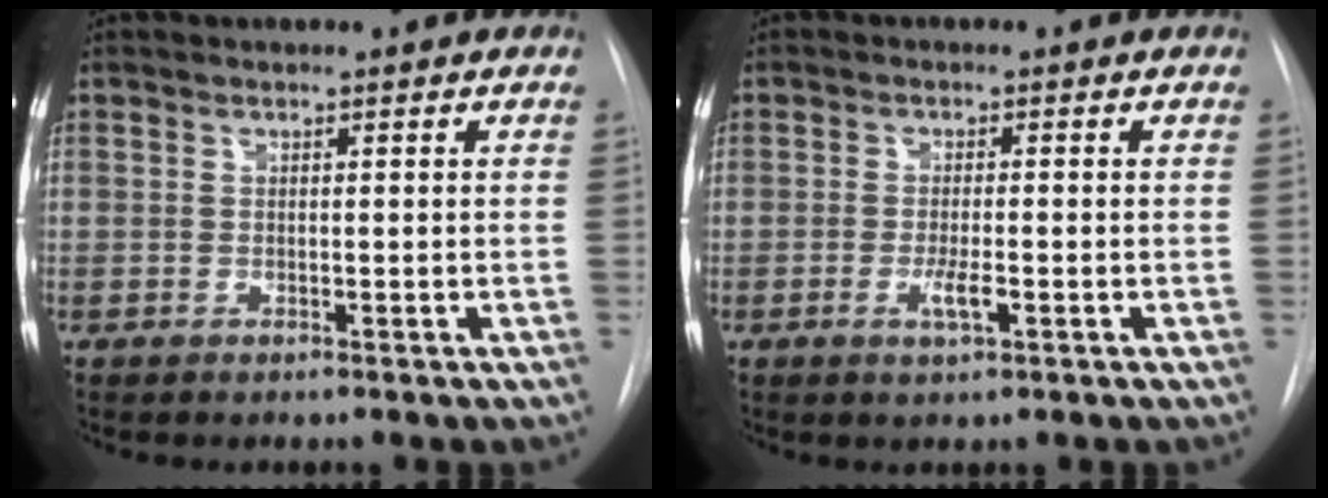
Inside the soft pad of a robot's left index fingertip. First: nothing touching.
{"total": 2.7, "force": [-1.0, 0.4, 2.5], "torque": [-0.048, -0.003, -0.014]}